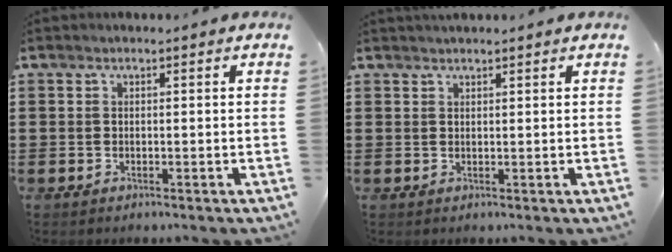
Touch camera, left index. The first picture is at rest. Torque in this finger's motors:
{"motor_torque": [-1.64, 0.50, -0.81, -0.03]}